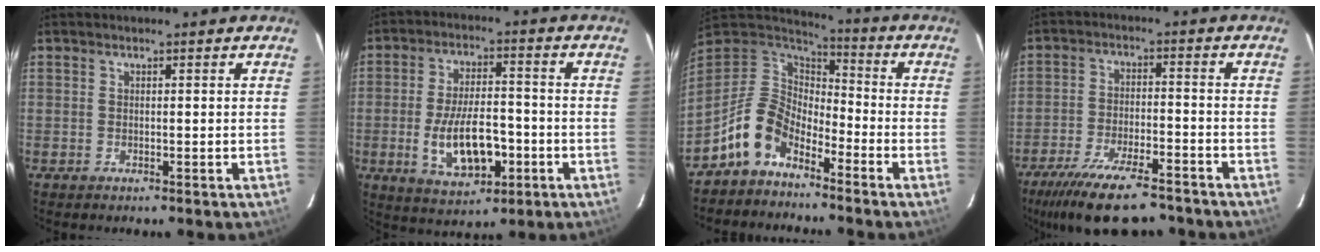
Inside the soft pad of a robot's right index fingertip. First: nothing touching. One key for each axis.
{"total": 12.2, "fx": -3.5, "fy": 5.7, "fz": 10.2, "tx": -0.197, "ty": -0.005, "tz": -0.045}
{"total": 11.2, "fx": -7.3, "fy": 6.6, "fz": 5.4, "tx": -0.122, "ty": 0.025, "tz": -0.145}
{"total": 15.8, "fx": -12.6, "fy": 4.3, "fz": 8.5, "tx": -0.180, "ty": -0.025, "tz": -0.203}